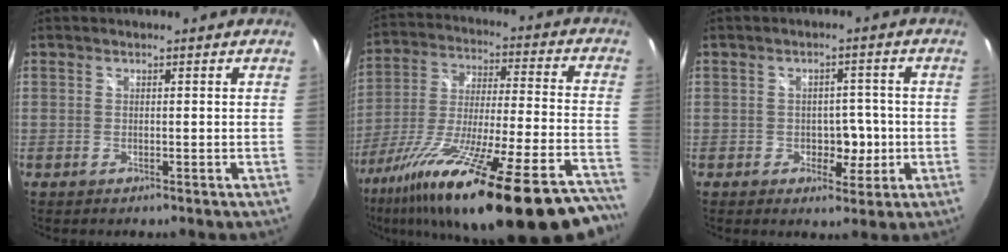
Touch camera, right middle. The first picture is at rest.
{"total": 36.2, "force": [-27.7, 4.8, 22.9], "torque": [-0.365, -0.092, -0.417]}
{"total": 4.9, "force": [-0.9, 3.6, 3.2], "torque": [-0.043, 0.007, -0.003]}